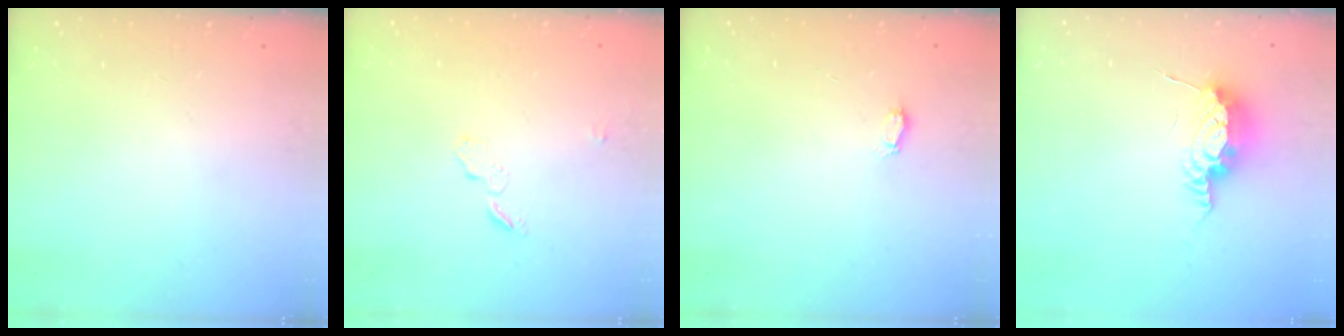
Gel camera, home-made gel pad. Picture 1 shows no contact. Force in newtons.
{"total": 4.7, "press": 4.7, "slide": 0.4}
{"total": 2.3, "press": 2.3, "slide": 0.3}
{"total": 16.8, "press": 12.3, "slide": 11.4}